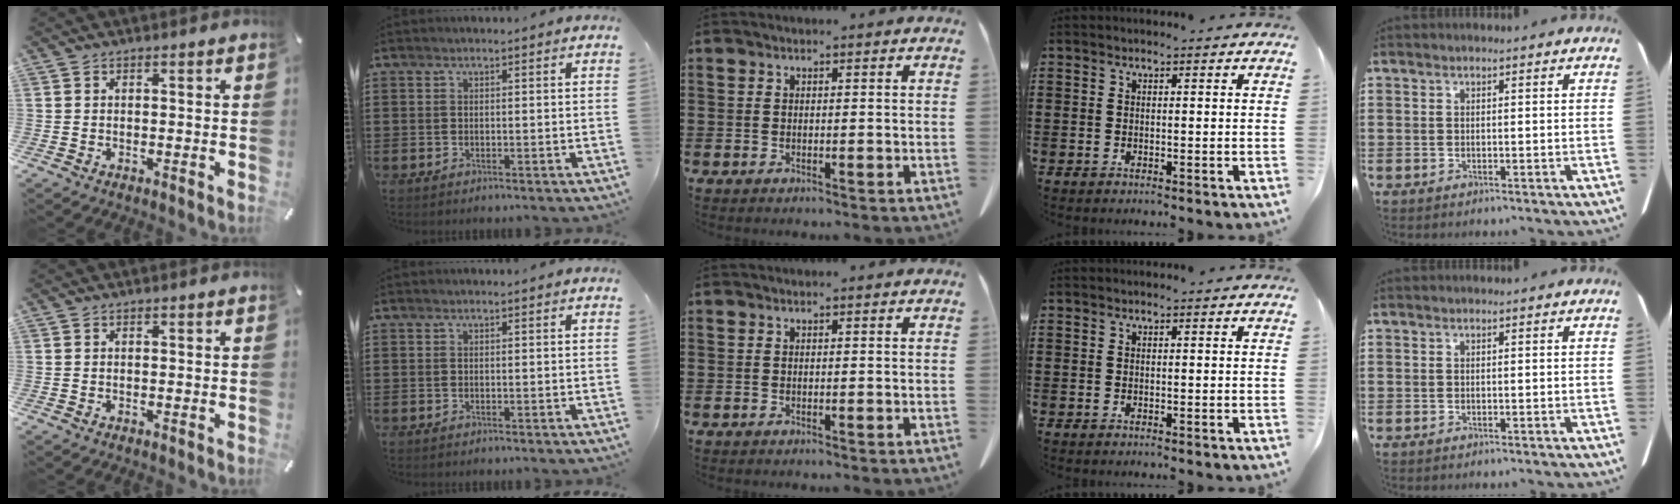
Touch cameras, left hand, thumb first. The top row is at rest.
{}